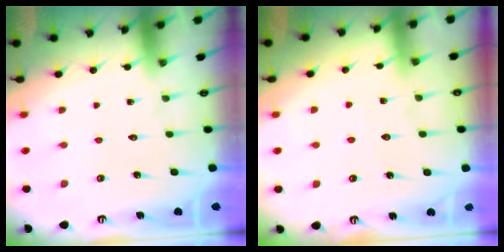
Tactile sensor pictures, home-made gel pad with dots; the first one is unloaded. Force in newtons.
{"total": 3.5, "press": 3.4, "slide": 0.5}